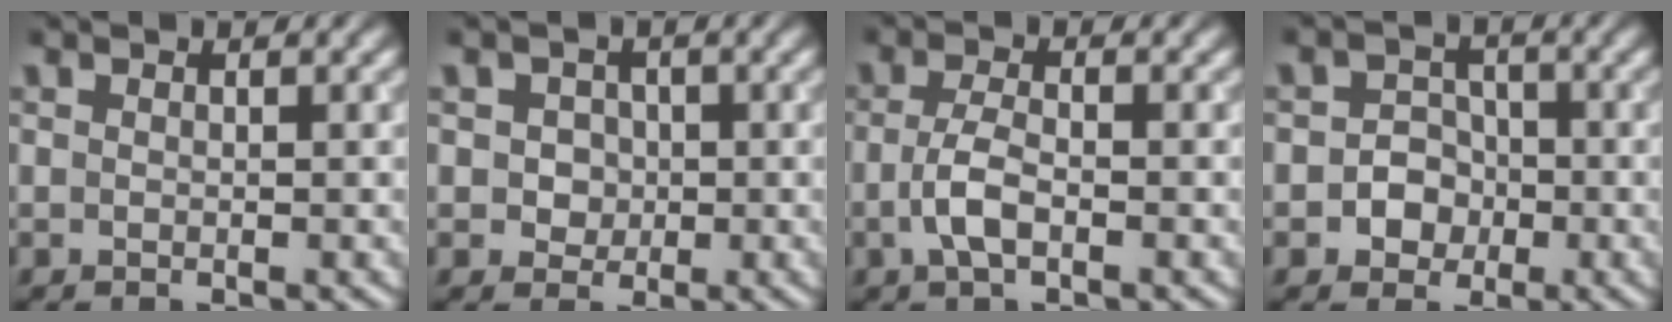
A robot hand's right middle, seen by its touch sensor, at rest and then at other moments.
{"total": 2.0, "force": [0.2, 1.8, 0.8], "torque": [0.001, 0.005, 0.002]}
{"total": 2.6, "force": [-0.9, 0.9, 2.3], "torque": [-0.051, 0.000, -0.022]}
{"total": 3.0, "force": [-0.8, 2.7, 0.9], "torque": [0.015, 0.002, -0.032]}